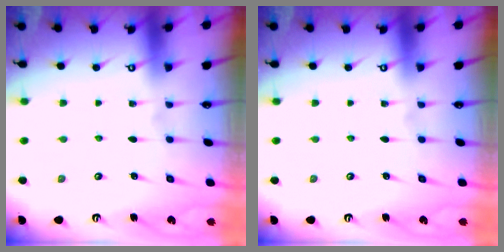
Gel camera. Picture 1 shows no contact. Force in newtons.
{"total": 0.0}